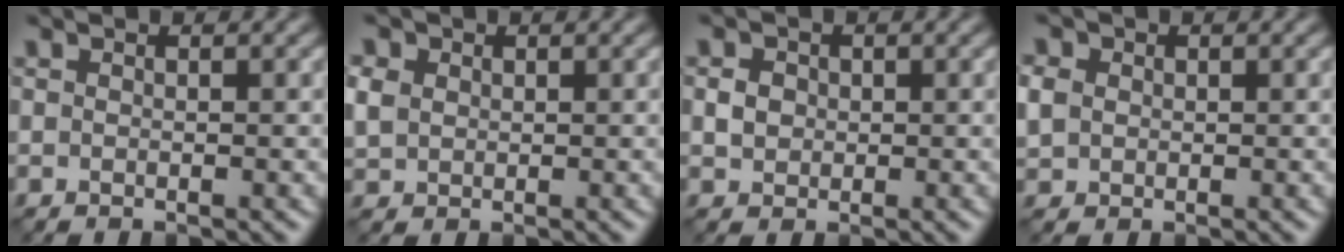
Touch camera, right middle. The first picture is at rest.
{"total": 2.9, "force": [0.8, 2.4, 1.3], "torque": [-0.054, 0.017, 0.014]}
{"total": 1.6, "force": [0.2, 1.4, 0.7], "torque": [-0.014, 0.002, 0.000]}
{"total": 2.9, "force": [0.5, 2.5, 1.3], "torque": [-0.052, 0.016, 0.010]}